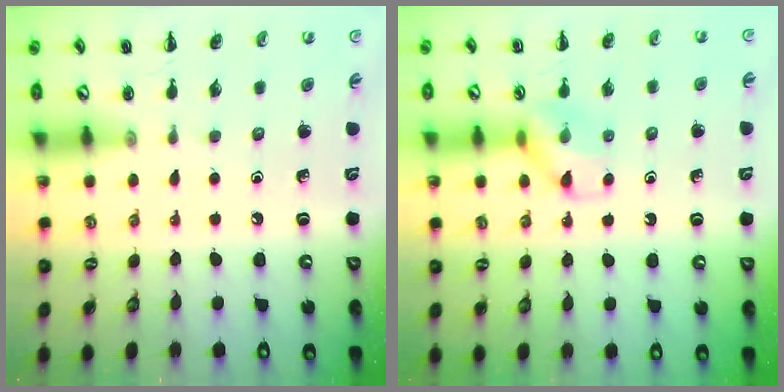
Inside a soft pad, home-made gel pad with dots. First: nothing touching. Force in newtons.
{"total": 9.8, "press": 9.7, "slide": 0.7}